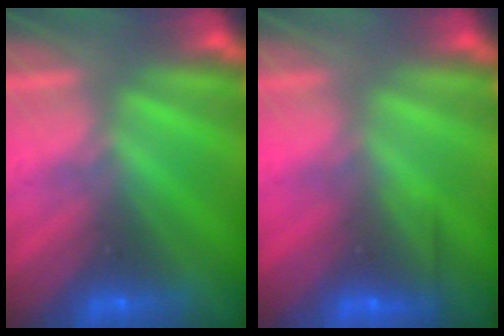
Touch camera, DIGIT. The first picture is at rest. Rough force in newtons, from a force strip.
{"total": 2.5}